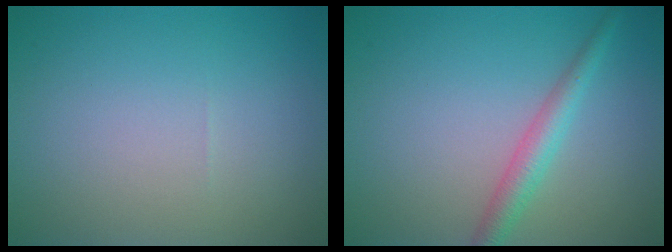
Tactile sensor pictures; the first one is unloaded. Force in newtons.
{"total": 2.6, "press": 2.6, "slide": 0.0}